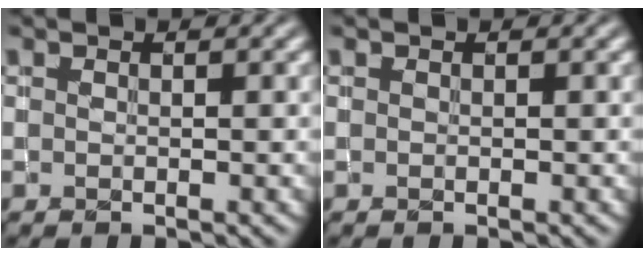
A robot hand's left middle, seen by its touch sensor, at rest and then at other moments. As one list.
[{"total": 0.0}]